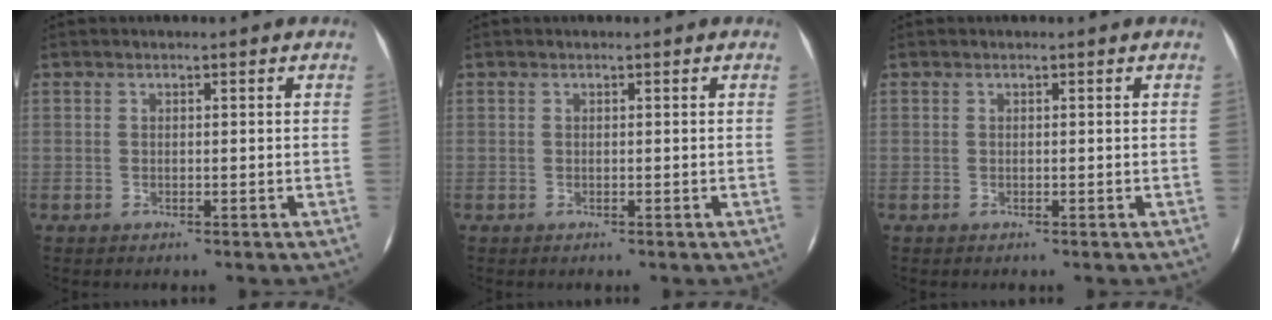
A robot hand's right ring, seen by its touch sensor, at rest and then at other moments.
{"total": 0.0}
{"total": 0.0}